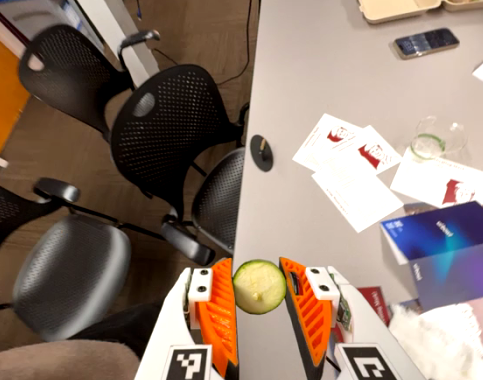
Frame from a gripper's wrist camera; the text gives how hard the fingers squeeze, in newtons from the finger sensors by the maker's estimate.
{"total": 9.8, "left": 9.9, "right": 9.6}